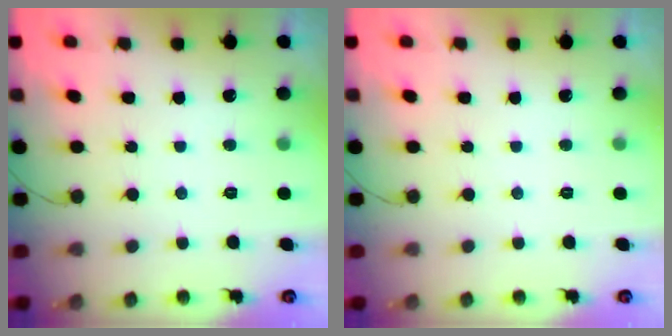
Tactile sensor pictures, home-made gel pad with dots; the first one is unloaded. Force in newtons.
{"total": 0.0}